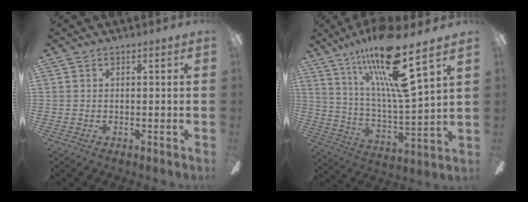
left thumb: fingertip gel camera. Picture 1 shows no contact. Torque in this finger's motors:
{"motor_torque": [0.54, 0.37, 1.84, -0.93, 0.40]}